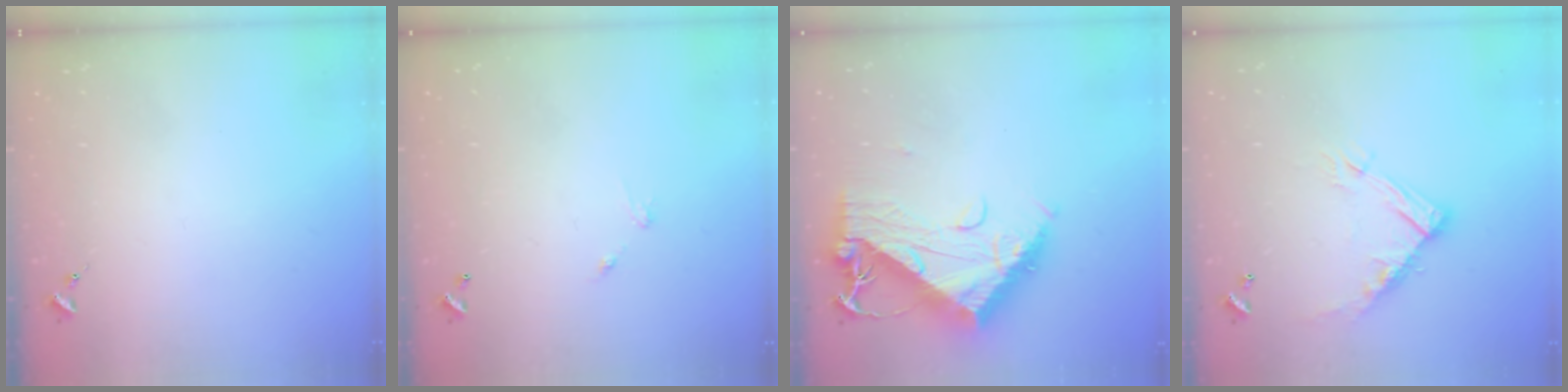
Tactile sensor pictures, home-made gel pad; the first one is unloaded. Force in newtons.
{"total": 4.5, "press": 4.5, "slide": 0.3}
{"total": 15.6, "press": 15.5, "slide": 1.5}
{"total": 13.2, "press": 13.1, "slide": 0.8}